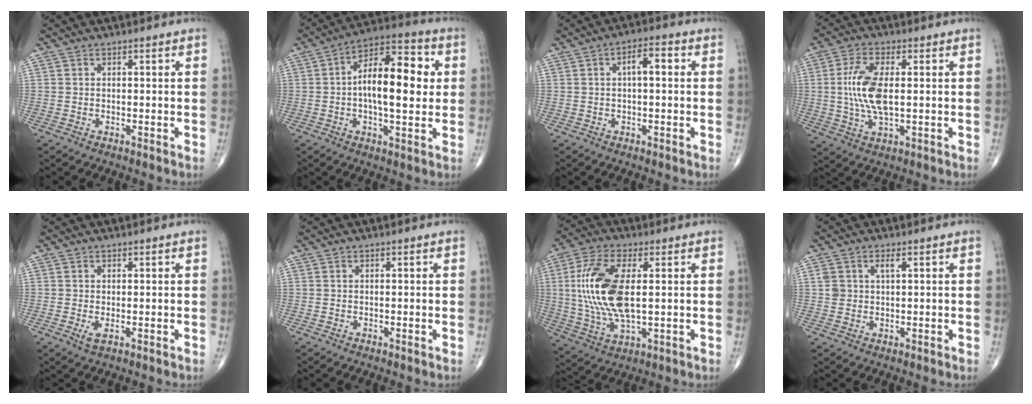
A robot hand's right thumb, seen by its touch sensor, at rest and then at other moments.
{"total": 15.4, "force": [1.2, 6.8, 13.7], "torque": [-0.197, 0.022, 0.011]}
{"total": 4.4, "force": [0.7, 1.7, 4.0], "torque": [-0.057, 0.014, 0.005]}
{"total": 9.8, "force": [0.5, 4.0, 8.9], "torque": [-0.193, -0.005, 0.011]}
{"total": 1.6, "force": [-0.3, 0.6, 1.5], "torque": [-0.031, -0.006, 0.000]}
{"total": 0.0}
{"total": 16.0, "force": [1.7, 7.0, 14.2], "torque": [-0.304, -0.004, 0.035]}
{"total": 2.6, "force": [1.1, 1.4, 1.9], "torque": [-0.034, 0.000, 0.022]}